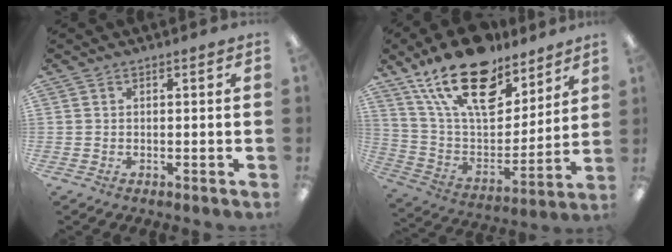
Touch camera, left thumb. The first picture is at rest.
{"total": 22.6, "force": [15.1, 10.8, 12.9], "torque": [-0.240, -0.088, 0.269]}